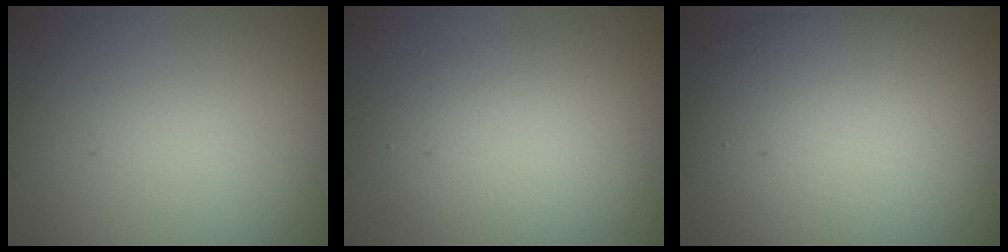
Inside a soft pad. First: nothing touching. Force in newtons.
{"total": 4.3, "press": 4.3, "slide": 0.1}
{"total": 11.8, "press": 11.7, "slide": 0.9}